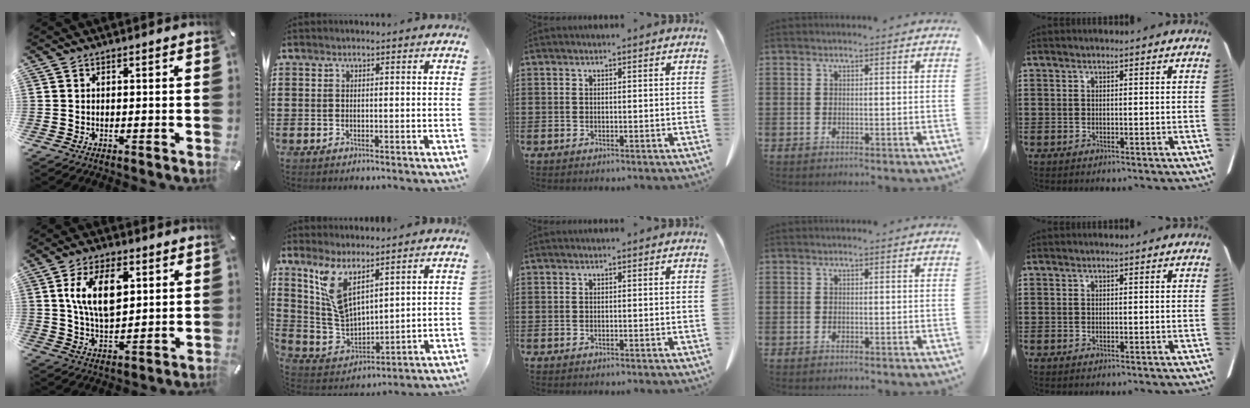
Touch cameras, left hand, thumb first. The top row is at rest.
{"thumb": {"total": 12.4, "force": [3.9, 7.1, 9.4], "torque": [-0.187, 0.000, 0.066]}, "index": {"total": 8.6, "force": [5.6, 3.2, 5.8], "torque": [-0.149, -0.024, 0.100]}}